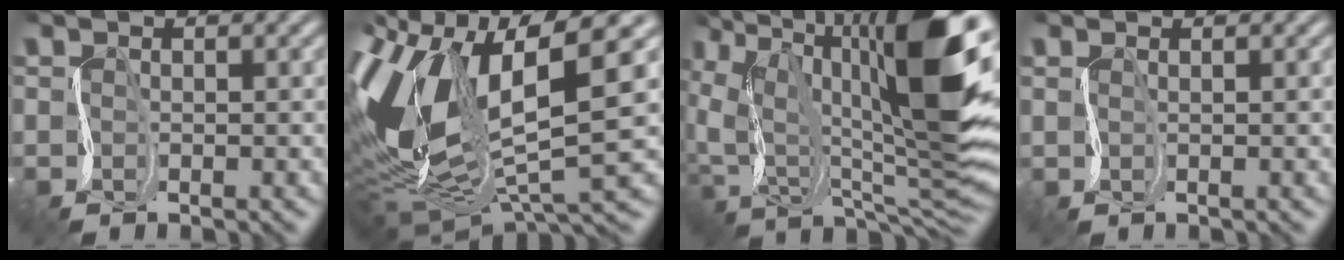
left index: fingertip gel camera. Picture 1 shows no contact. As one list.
[{"total": 13.1, "force": [3.4, 6.6, 10.8], "torque": [-0.263, 0.011, 0.061]}, {"total": 14.3, "force": [2.1, 6.7, 12.4], "torque": [-0.228, 0.014, 0.027]}, {"total": 1.1, "force": [1.0, 0.4, 0.3], "torque": [-0.001, 0.007, 0.010]}]